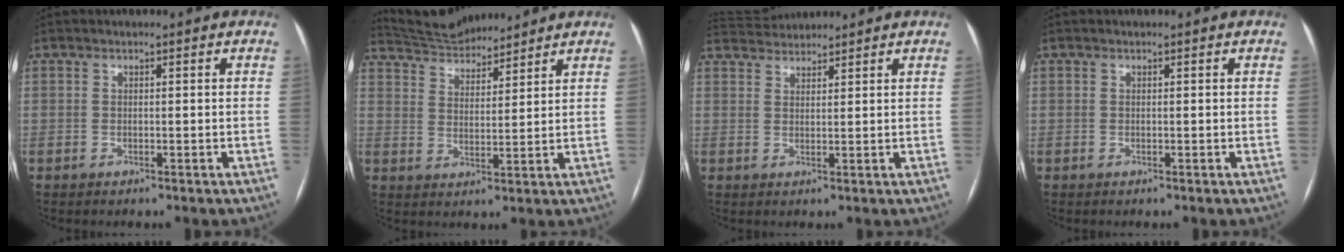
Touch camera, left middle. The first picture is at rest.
{"total": 9.2, "force": [9.0, 1.4, 1.7], "torque": [-0.040, 0.018, 0.161]}
{"total": 5.0, "force": [5.0, 0.5, 0.4], "torque": [-0.013, 0.030, 0.089]}
{"total": 0.0}